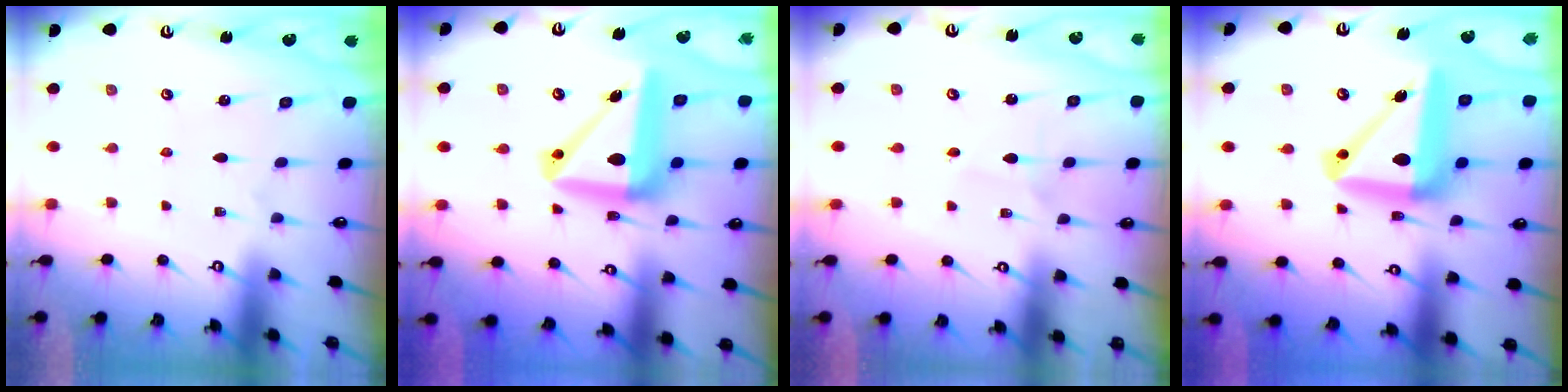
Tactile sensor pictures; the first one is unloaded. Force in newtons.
{"total": 15.4, "press": 15.1, "slide": 2.9}
{"total": 2.0, "press": 2.0, "slide": 0.2}
{"total": 17.5, "press": 17.3, "slide": 2.3}